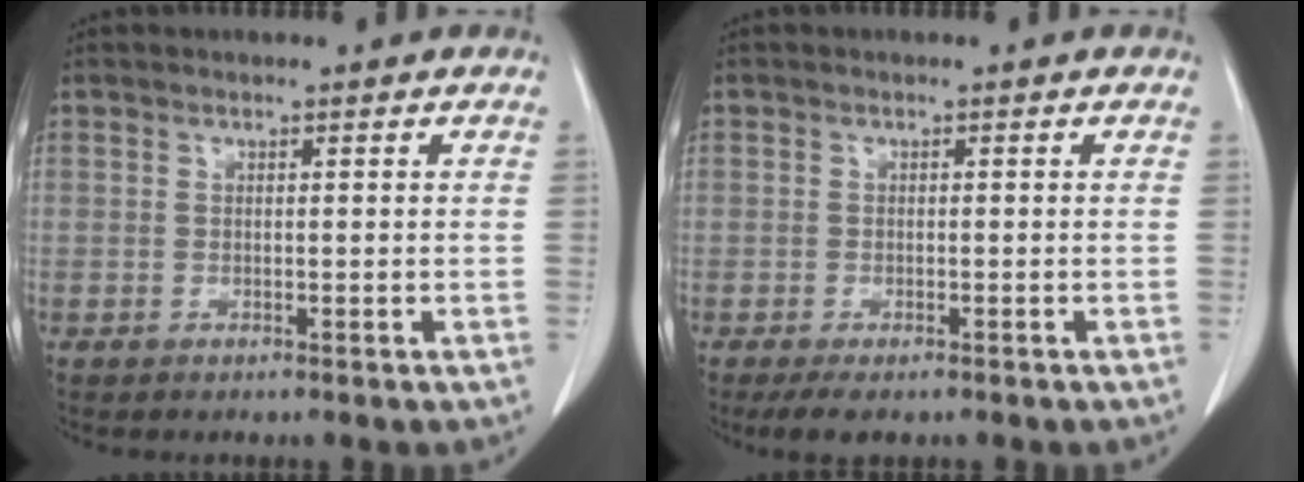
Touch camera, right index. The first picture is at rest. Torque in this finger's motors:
{"motor_torque": [-0.89, -0.52, -0.55, -0.21]}